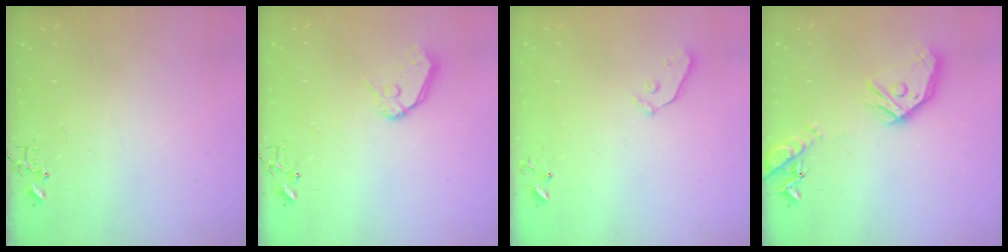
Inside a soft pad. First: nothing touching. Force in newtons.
{"total": 10.5, "press": 10.5, "slide": 1.3}
{"total": 5.7, "press": 5.7, "slide": 0.4}
{"total": 17.4, "press": 17.3, "slide": 2.0}